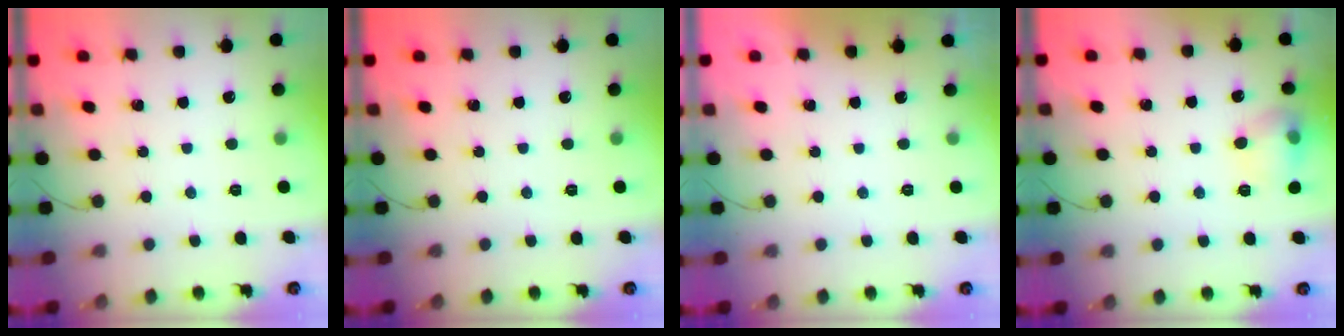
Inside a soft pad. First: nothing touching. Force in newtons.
{"total": 0.0}
{"total": 0.0}
{"total": 9.1, "press": 9.1, "slide": 1.0}